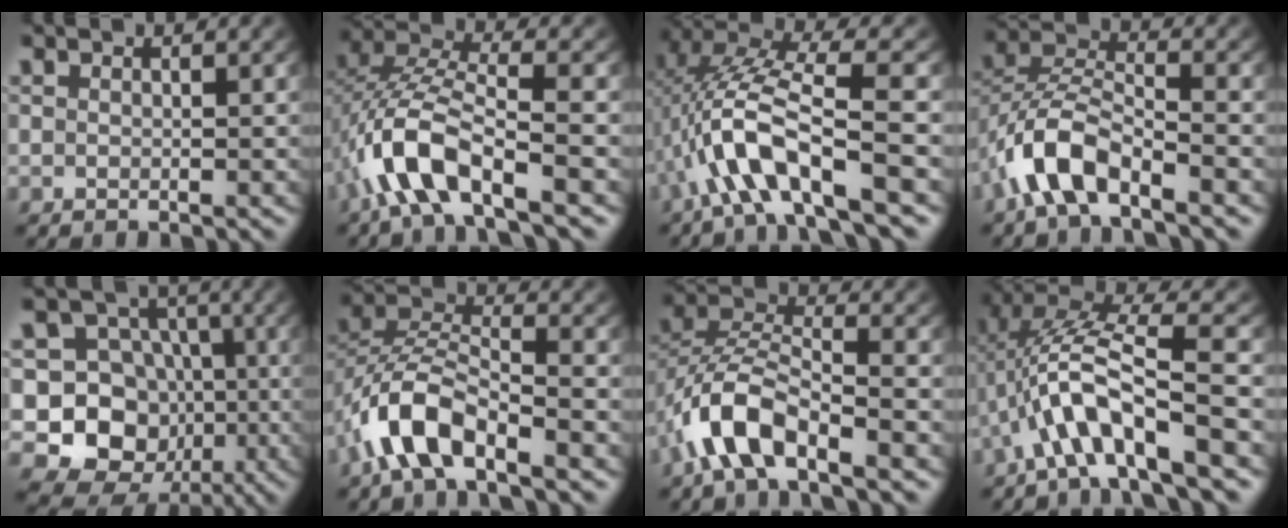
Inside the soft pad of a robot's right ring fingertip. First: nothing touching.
{"total": 6.9, "force": [-1.7, 4.0, 5.4], "torque": [-0.142, -0.014, -0.025]}
{"total": 6.4, "force": [-1.0, 2.5, 5.8], "torque": [-0.140, -0.010, -0.011]}
{"total": 5.5, "force": [-2.1, 3.4, 3.8], "torque": [-0.097, -0.014, -0.041]}
{"total": 17.2, "force": [-3.4, 15.5, 6.6], "torque": [-0.193, -0.095, -0.044]}
{"total": 6.2, "force": [-2.1, 4.0, 4.2], "torque": [-0.106, -0.013, -0.041]}
{"total": 6.2, "force": [-2.0, 4.0, 4.4], "torque": [-0.111, -0.012, -0.039]}
{"total": 6.0, "force": [-0.5, 2.3, 5.5], "torque": [-0.121, -0.005, -0.004]}